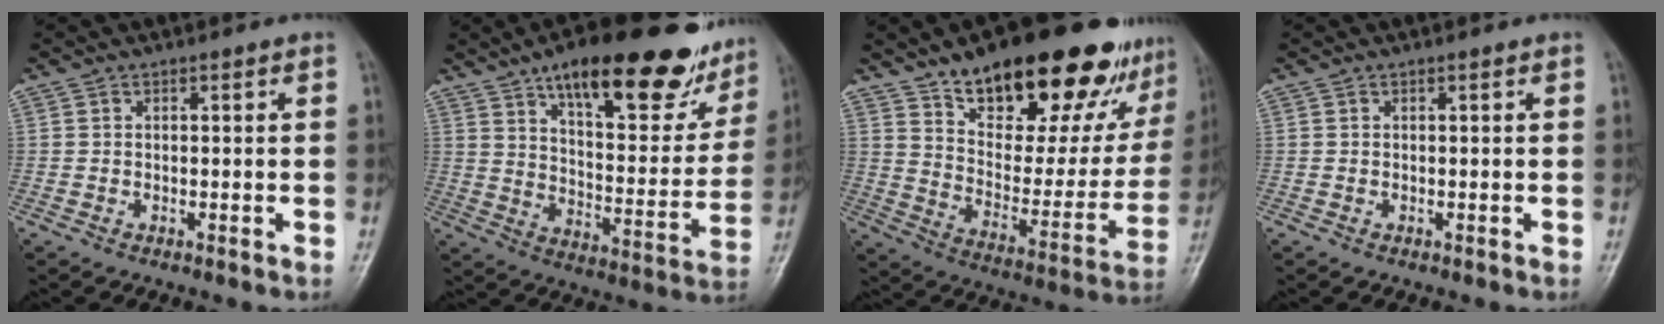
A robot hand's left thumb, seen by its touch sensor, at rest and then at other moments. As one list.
[{"total": 26.2, "force": [17.0, 9.3, 17.7], "torque": [-0.206, -0.051, 0.250]}, {"total": 27.9, "force": [18.4, 11.0, 17.8], "torque": [-0.208, -0.069, 0.278]}, {"total": 0.0}]